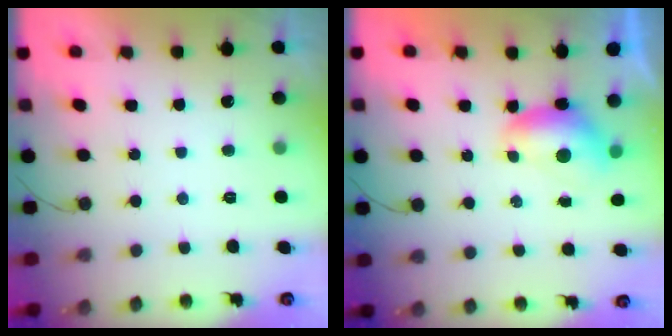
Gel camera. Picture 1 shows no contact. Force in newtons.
{"total": 7.0, "press": 6.9, "slide": 0.9}